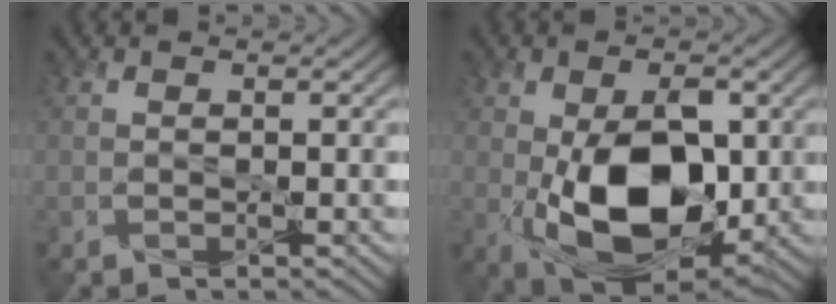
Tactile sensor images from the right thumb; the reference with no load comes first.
{"total": 14.3, "force": [-1.9, 8.0, 11.7], "torque": [-0.199, -0.012, -0.029]}